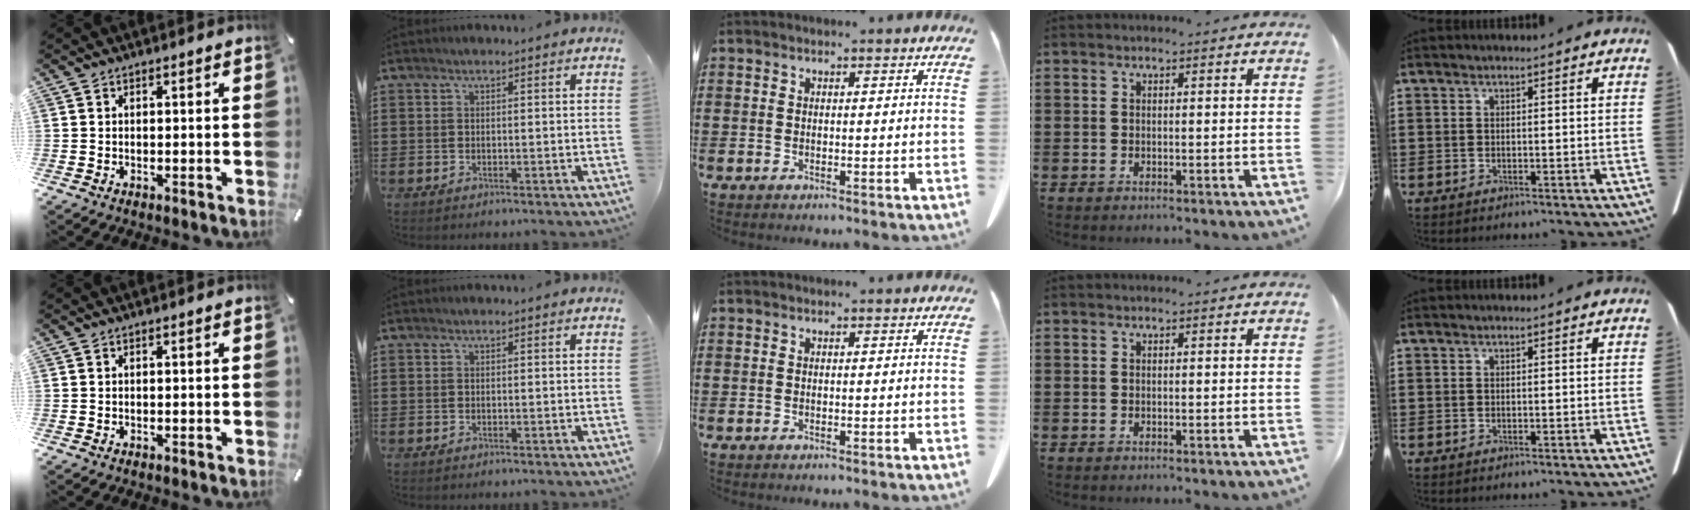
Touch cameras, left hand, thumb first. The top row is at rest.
{}